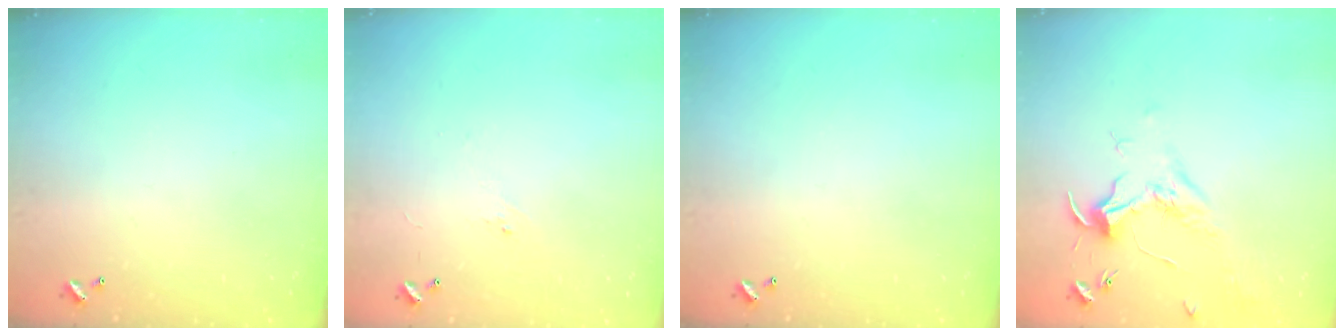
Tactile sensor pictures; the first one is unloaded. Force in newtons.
{"total": 0.6, "press": 0.3, "slide": 0.5}
{"total": 0.0}
{"total": 1.8, "press": 1.6, "slide": 0.8}